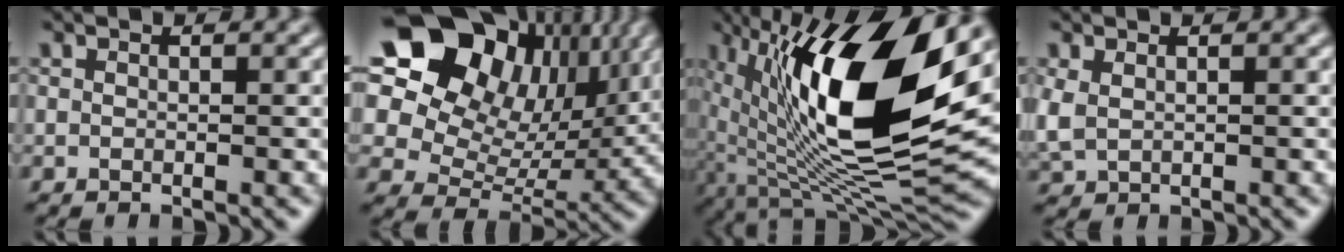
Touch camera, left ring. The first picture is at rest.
{"total": 15.2, "force": [7.4, 10.6, 8.0], "torque": [-0.156, 0.038, 0.127]}
{"total": 14.8, "force": [3.8, 5.4, 13.3], "torque": [-0.230, -0.007, 0.065]}
{"total": 2.2, "force": [0.0, 1.7, 1.5], "torque": [-0.045, 0.000, 0.009]}